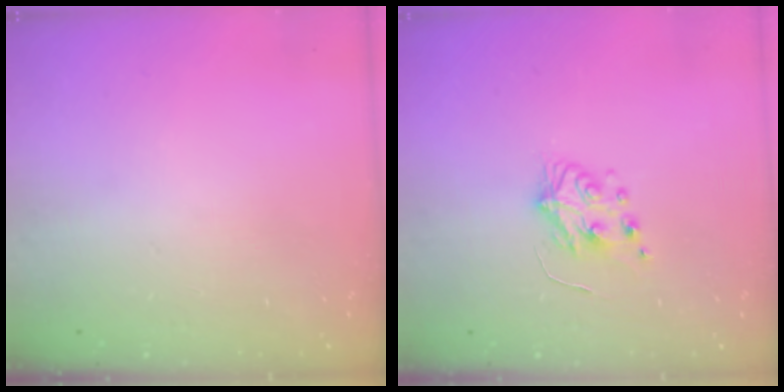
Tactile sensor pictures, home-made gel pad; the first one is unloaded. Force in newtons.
{"total": 5.9, "press": 5.9, "slide": 0.6}